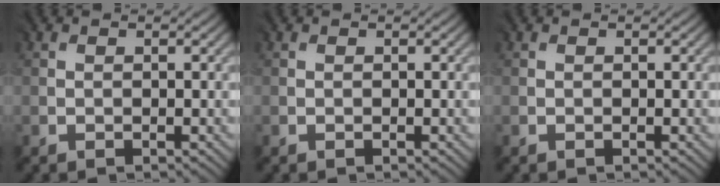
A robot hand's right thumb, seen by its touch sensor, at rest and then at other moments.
{"total": 0.0}
{"total": 0.0}